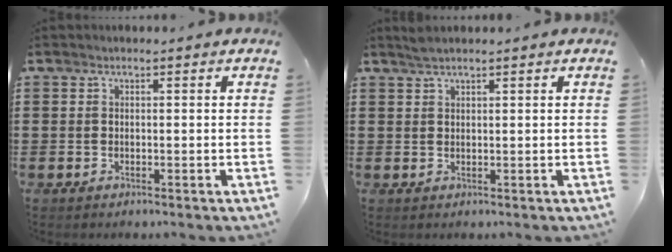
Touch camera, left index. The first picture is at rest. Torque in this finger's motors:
{"motor_torque": [0.07, -0.10, -0.01, -0.01]}